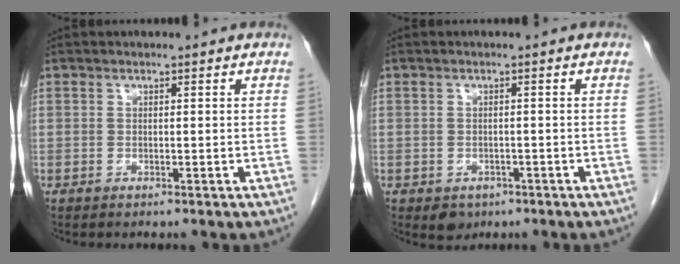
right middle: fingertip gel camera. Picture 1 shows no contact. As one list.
[{"total": 2.8, "force": [-1.6, 2.1, 1.0], "torque": [-0.010, 0.002, -0.015]}]